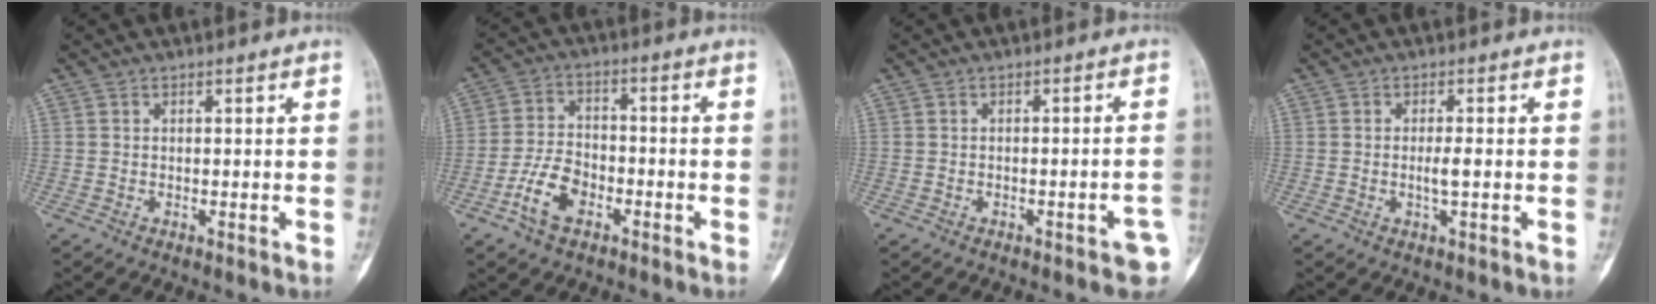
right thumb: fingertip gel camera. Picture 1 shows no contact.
{"total": 8.0, "force": [-3.9, 4.8, 5.1], "torque": [-0.090, 0.024, -0.076]}
{"total": 4.9, "force": [-2.3, 1.3, 4.1], "torque": [-0.040, 0.016, -0.024]}
{"total": 2.4, "force": [-0.3, 0.4, 2.3], "torque": [-0.044, -0.001, -0.007]}